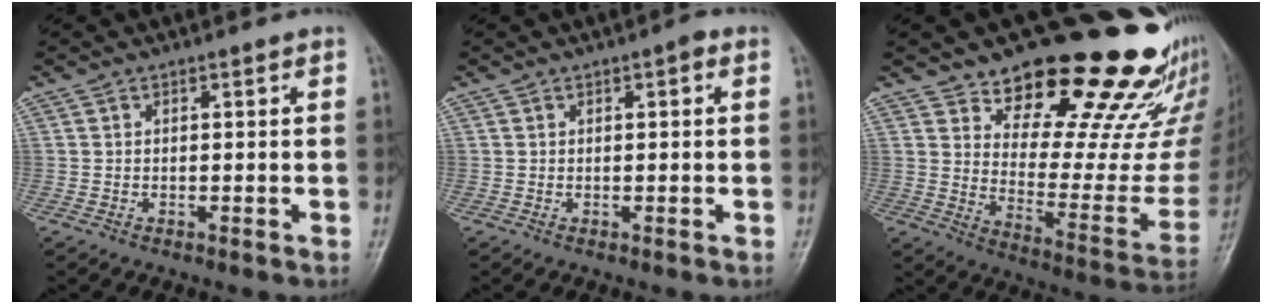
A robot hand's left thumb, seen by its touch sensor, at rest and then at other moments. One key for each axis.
{"total": 1.2, "fx": 0.4, "fy": 0.6, "fz": 1.0, "tx": -0.009, "ty": 0.002, "tz": 0.002}
{"total": 25.6, "fx": 20.9, "fy": 8.1, "fz": 12.3, "tx": -0.120, "ty": -0.166, "tz": 0.281}